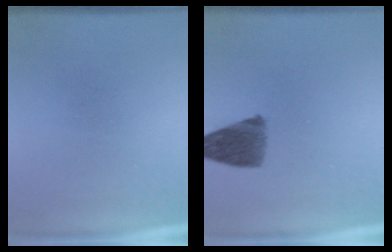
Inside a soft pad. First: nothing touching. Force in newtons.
{"total": 7.4}